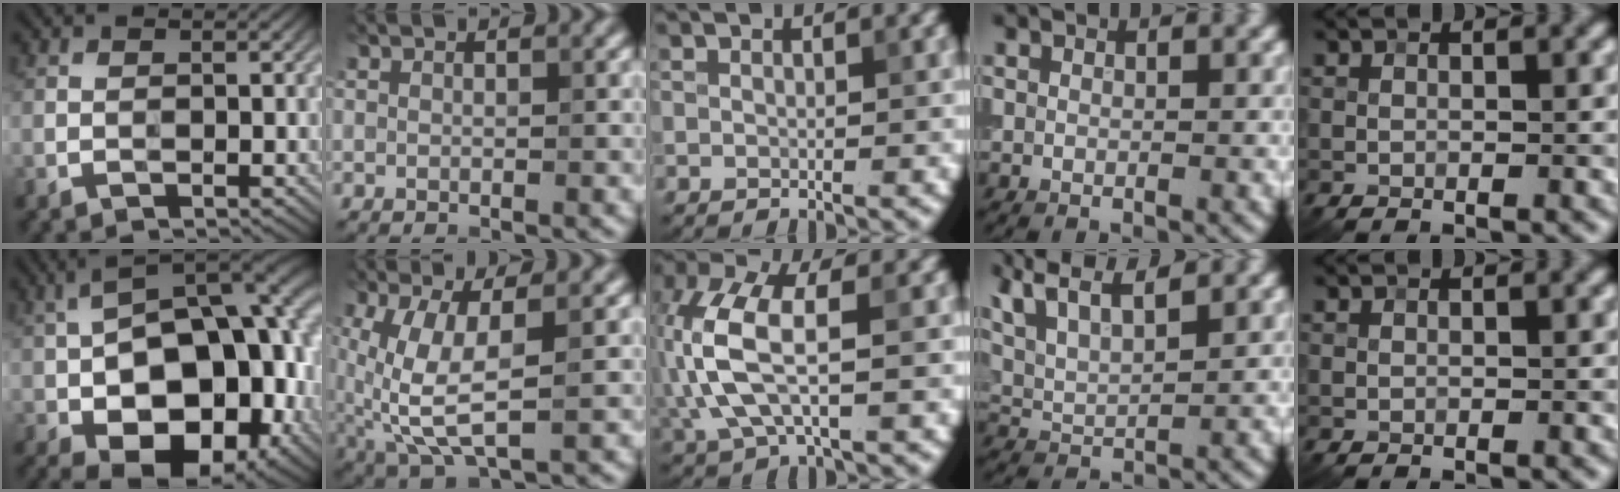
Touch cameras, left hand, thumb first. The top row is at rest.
{"thumb": {"total": 21.8, "force": [-4.7, 12.9, 17.0], "torque": [-0.256, -0.021, -0.046]}, "index": {"total": 6.8, "force": [-0.1, 2.8, 6.2], "torque": [-0.157, -0.013, 0.002]}, "middle": {"total": 7.5, "force": [-0.3, 3.5, 6.6], "torque": [-0.166, 0.013, -0.008]}, "ring": {"total": 9.1, "force": [6.7, 2.9, 5.5], "torque": [-0.126, 0.035, 0.085]}}